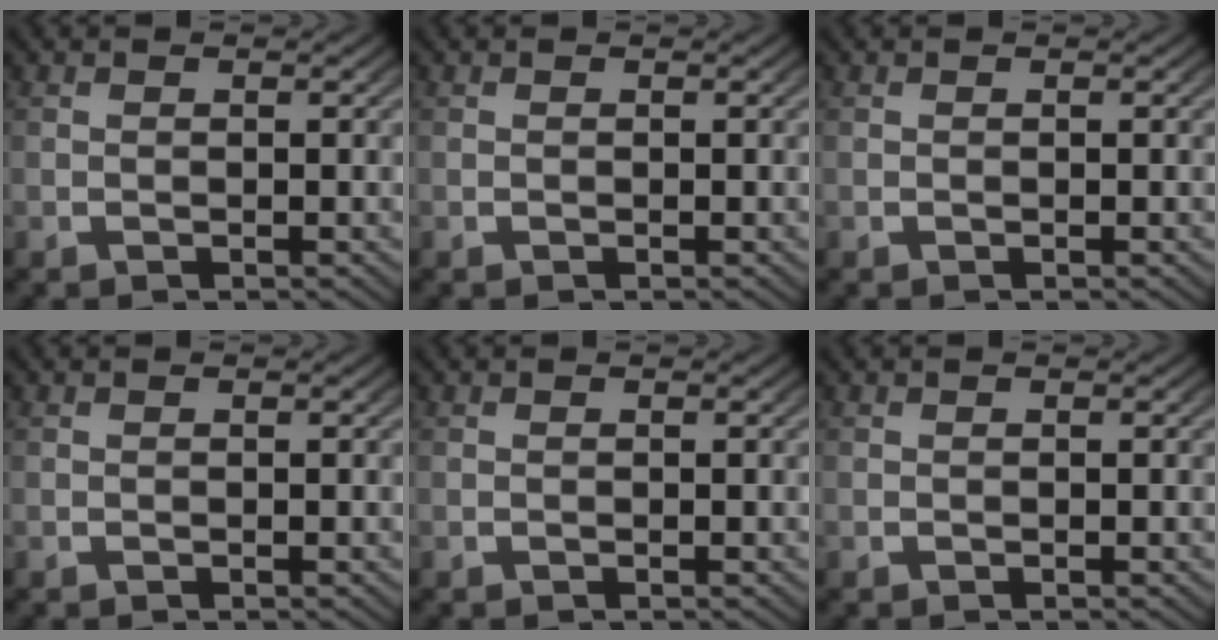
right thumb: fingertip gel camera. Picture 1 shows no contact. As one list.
[{"total": 0.0}, {"total": 0.0}, {"total": 0.0}, {"total": 0.0}, {"total": 0.0}]